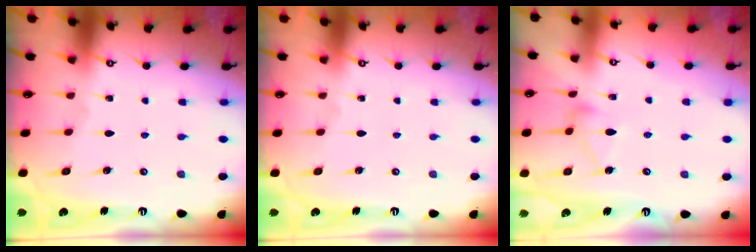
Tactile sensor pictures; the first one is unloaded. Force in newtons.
{"total": 0.0}
{"total": 8.8, "press": 8.8, "slide": 0.2}